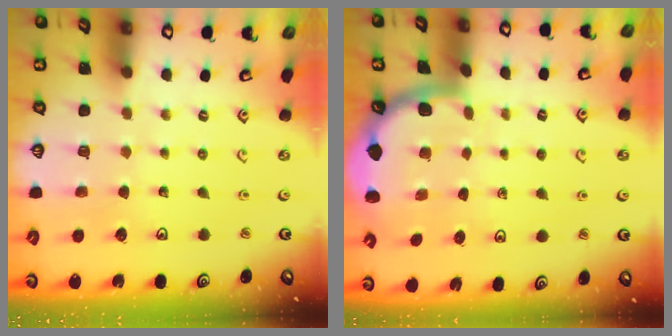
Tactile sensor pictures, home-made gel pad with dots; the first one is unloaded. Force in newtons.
{"total": 1.9, "press": 1.9, "slide": 0.0}